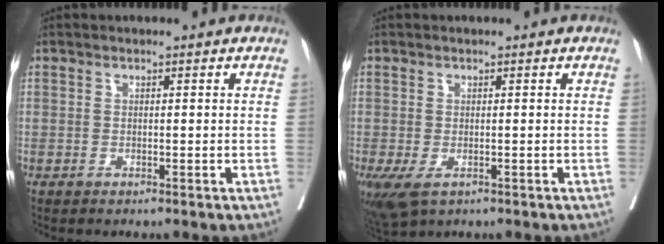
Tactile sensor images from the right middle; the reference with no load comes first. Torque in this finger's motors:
{"motor_torque": [0.32, -0.28, 0.17, 0.04]}